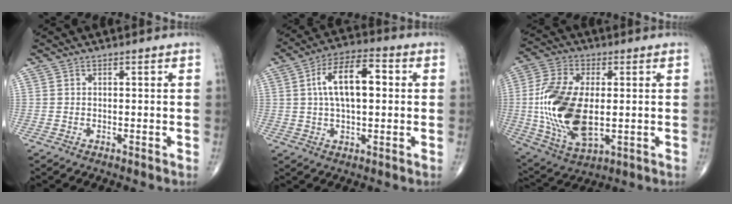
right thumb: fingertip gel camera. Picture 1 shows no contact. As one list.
[{"total": 12.5, "force": [1.9, 5.9, 10.8], "torque": [-0.185, 0.022, 0.028]}, {"total": 18.7, "force": [-0.4, 10.0, 15.9], "torque": [-0.330, -0.009, 0.002]}]